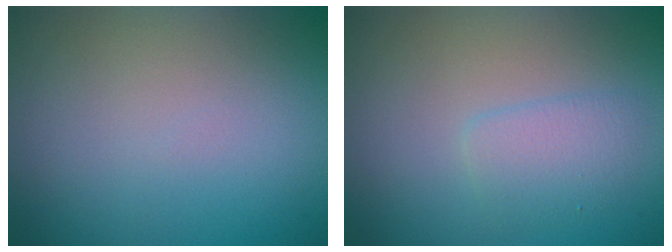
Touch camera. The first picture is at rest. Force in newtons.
{"total": 1.9, "press": 1.9, "slide": 0.2}